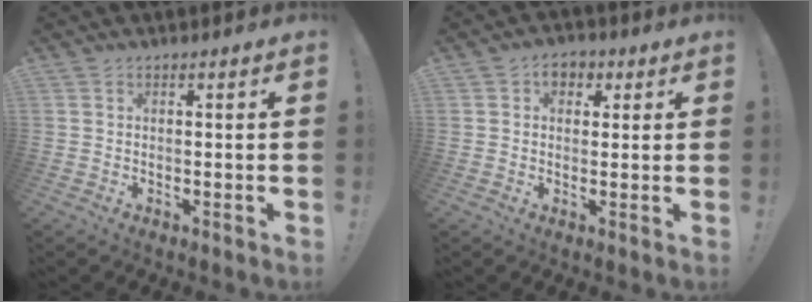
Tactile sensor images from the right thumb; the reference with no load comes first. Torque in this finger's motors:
{"motor_torque": [0.35, 0.35, 0.01, -0.01, 0.01]}